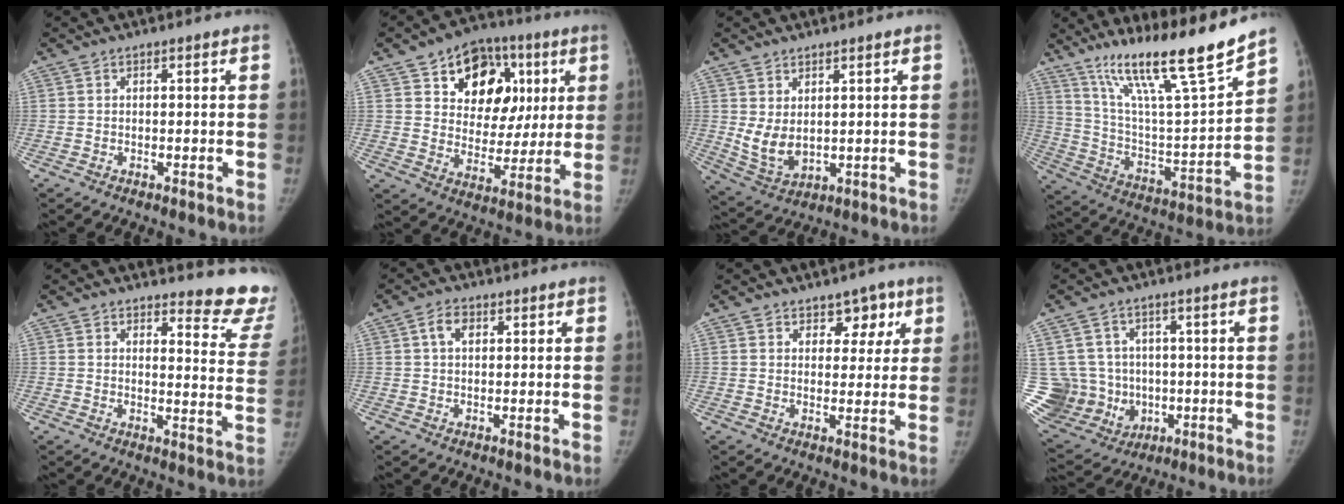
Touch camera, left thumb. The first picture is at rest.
{"total": 18.2, "force": [6.8, 13.0, 10.6], "torque": [-0.097, -0.004, 0.108]}
{"total": 6.4, "force": [1.7, 3.7, 4.9], "torque": [-0.084, -0.022, 0.049]}
{"total": 22.7, "force": [17.1, 1.8, 14.8], "torque": [-0.219, -0.077, 0.300]}
{"total": 12.5, "force": [12.1, 2.8, 2.0], "torque": [0.022, -0.132, 0.108]}
{"total": 3.1, "force": [1.1, 2.0, 2.2], "torque": [-0.037, 0.007, 0.018]}
{"total": 5.2, "force": [3.0, 3.6, 2.3], "torque": [0.009, -0.013, 0.040]}
{"total": 17.0, "force": [-1.1, 15.6, 6.8], "torque": [-0.143, 0.023, 0.013]}